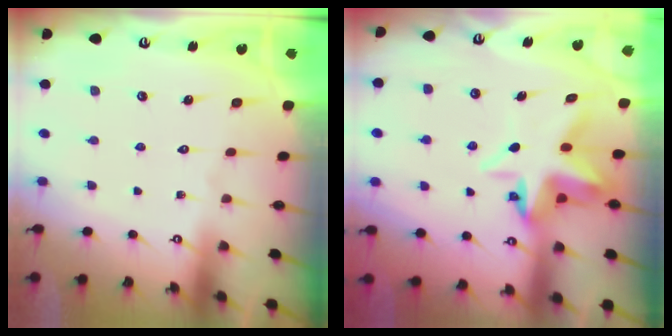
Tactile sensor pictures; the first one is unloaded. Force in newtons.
{"total": 8.3, "press": 8.1, "slide": 1.3}